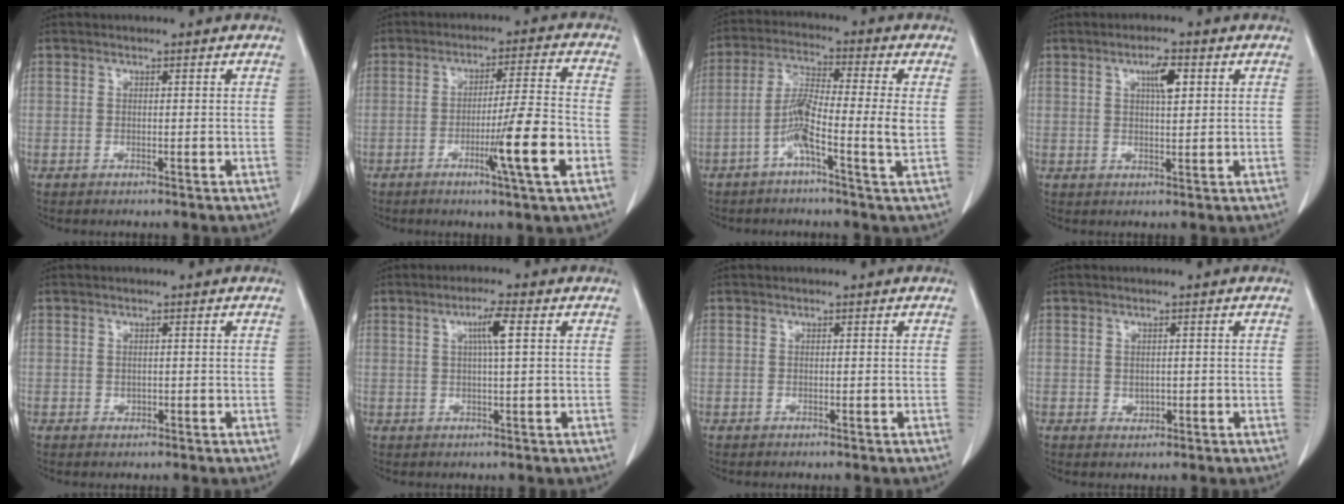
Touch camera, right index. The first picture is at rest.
{"total": 10.5, "force": [-3.8, -0.9, 9.8], "torque": [-0.151, -0.013, -0.063]}
{"total": 8.3, "force": [-2.3, -0.4, 8.0], "torque": [-0.158, 0.009, -0.049]}
{"total": 3.9, "force": [1.5, 0.9, 3.5], "torque": [-0.061, 0.001, 0.026]}
{"total": 0.6, "force": [-0.1, 0.5, 0.3], "torque": [-0.004, 0.001, 0.000]}
{"total": 4.0, "force": [1.1, -0.2, 3.8], "torque": [-0.068, 0.002, 0.018]}
{"total": 0.0}
{"total": 1.2, "force": [-0.1, 1.0, 0.6], "torque": [-0.011, 0.000, 0.003]}